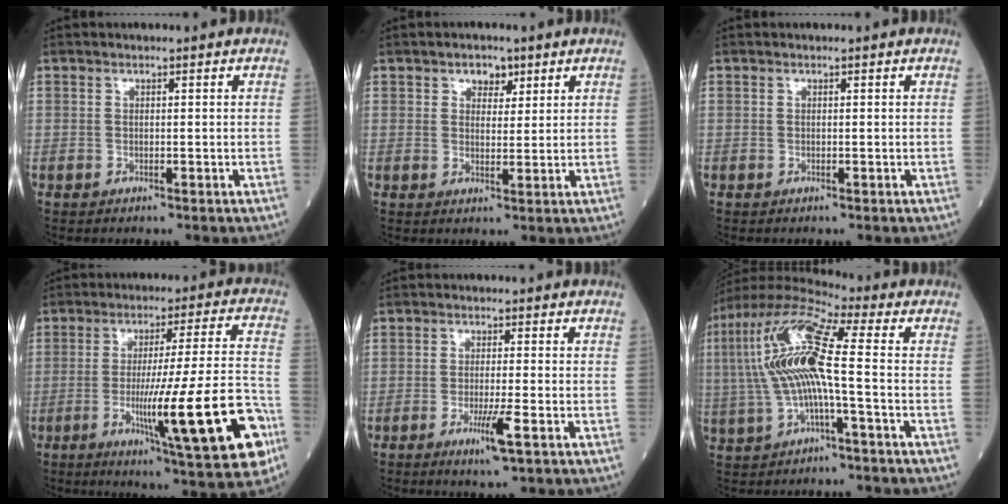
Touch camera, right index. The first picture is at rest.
{"total": 3.1, "force": [1.8, 1.9, 1.5], "torque": [-0.021, 0.003, 0.028]}
{"total": 0.0}
{"total": 20.6, "force": [-7.5, 0.7, 19.2], "torque": [-0.267, -0.012, -0.108]}
{"total": 4.5, "force": [-2.2, -0.1, 3.9], "torque": [-0.072, -0.010, -0.040]}
{"total": 13.5, "force": [-0.2, 1.6, 13.5], "torque": [-0.281, 0.029, -0.010]}